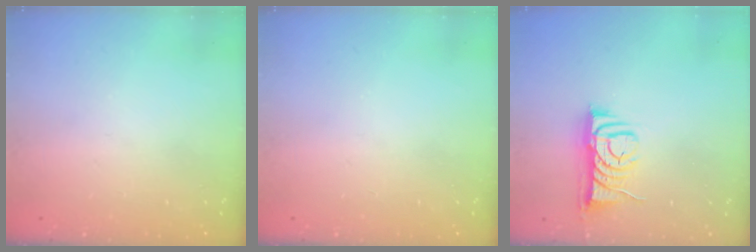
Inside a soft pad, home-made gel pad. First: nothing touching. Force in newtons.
{"total": 0.0}
{"total": 9.0, "press": 8.9, "slide": 0.5}